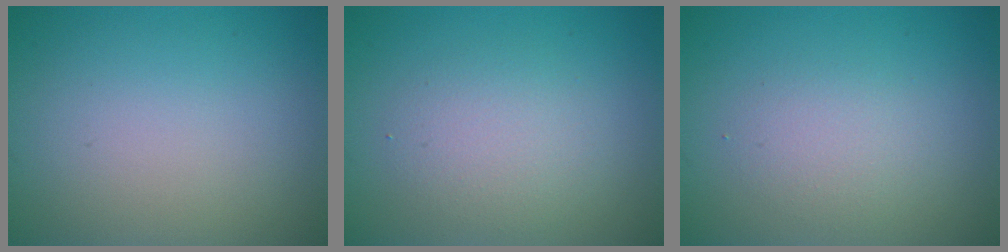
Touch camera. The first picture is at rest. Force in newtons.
{"total": 2.9, "press": 2.9, "slide": 0.3}
{"total": 2.0, "press": 2.0, "slide": 0.1}